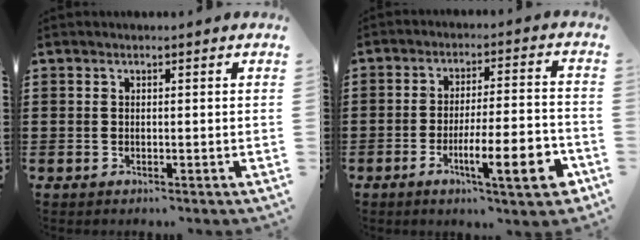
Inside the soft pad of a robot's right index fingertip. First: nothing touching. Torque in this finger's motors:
{"motor_torque": [0.53, -0.46, 0.26, 0.08]}